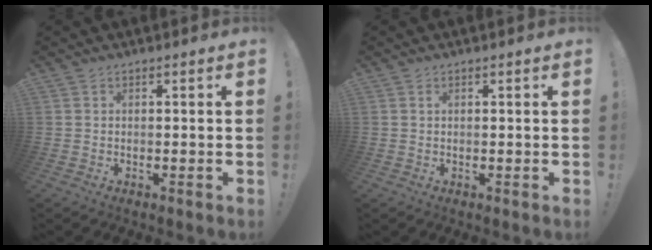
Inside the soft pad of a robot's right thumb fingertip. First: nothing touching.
{"total": 0.0}